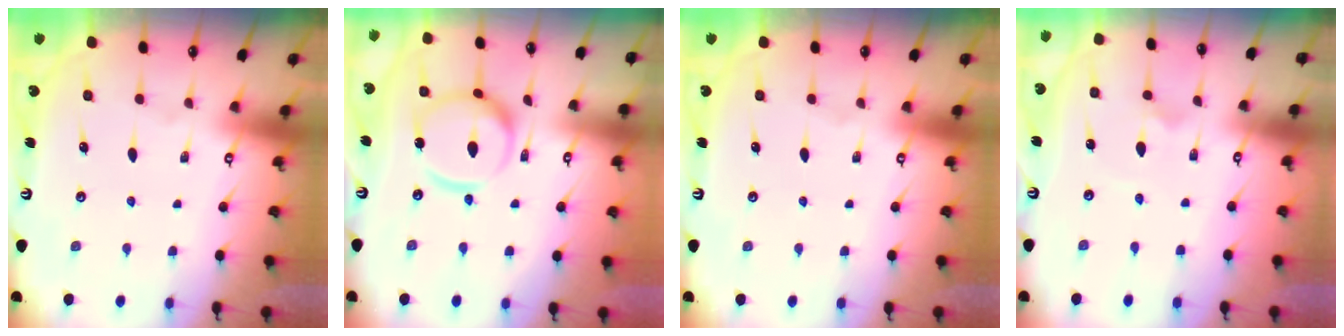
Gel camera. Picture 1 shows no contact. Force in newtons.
{"total": 12.7, "press": 12.6, "slide": 1.3}
{"total": 0.0}
{"total": 2.4, "press": 2.4, "slide": 0.2}